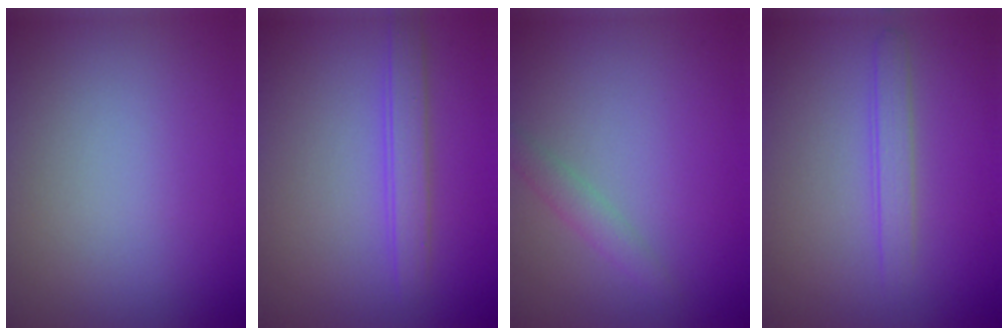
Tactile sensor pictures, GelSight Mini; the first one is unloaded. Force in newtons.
{"total": 2.2, "press": 2.2, "slide": 0.1}
{"total": 1.5, "press": 1.5, "slide": 0.1}
{"total": 1.8, "press": 1.8, "slide": 0.0}